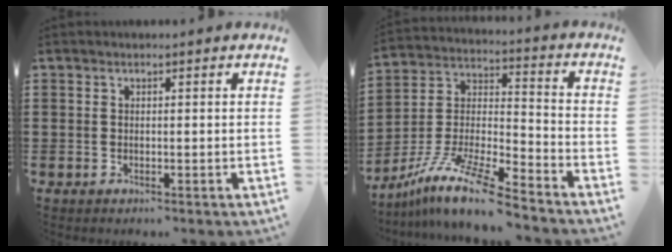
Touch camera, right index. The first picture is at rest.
{"total": 12.1, "force": [-9.9, 1.3, 6.9], "torque": [-0.139, 0.015, -0.196]}